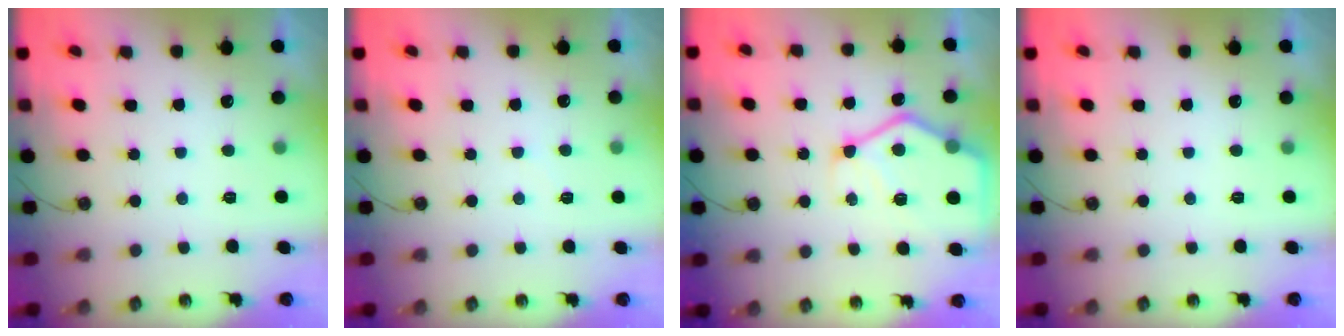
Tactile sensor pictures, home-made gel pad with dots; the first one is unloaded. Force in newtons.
{"total": 2.2, "press": 2.2, "slide": 0.4}
{"total": 13.6, "press": 13.5, "slide": 1.4}
{"total": 0.0}